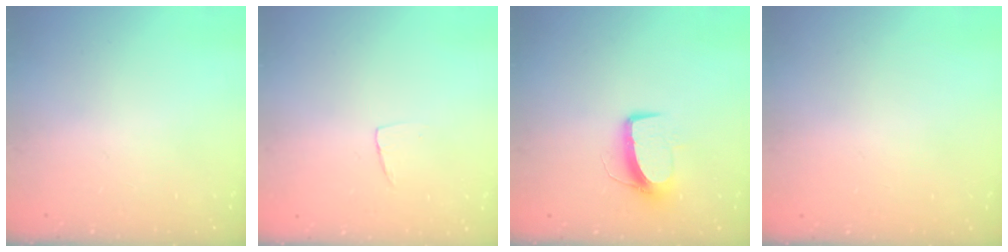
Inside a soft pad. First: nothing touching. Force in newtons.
{"total": 3.3, "press": 3.3, "slide": 0.2}
{"total": 10.2, "press": 10.2, "slide": 0.5}
{"total": 0.0}